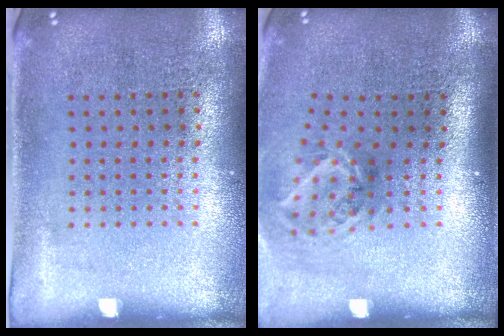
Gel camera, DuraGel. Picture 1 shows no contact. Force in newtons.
{"total": 1.9, "press": 1.2, "slide": 1.5}